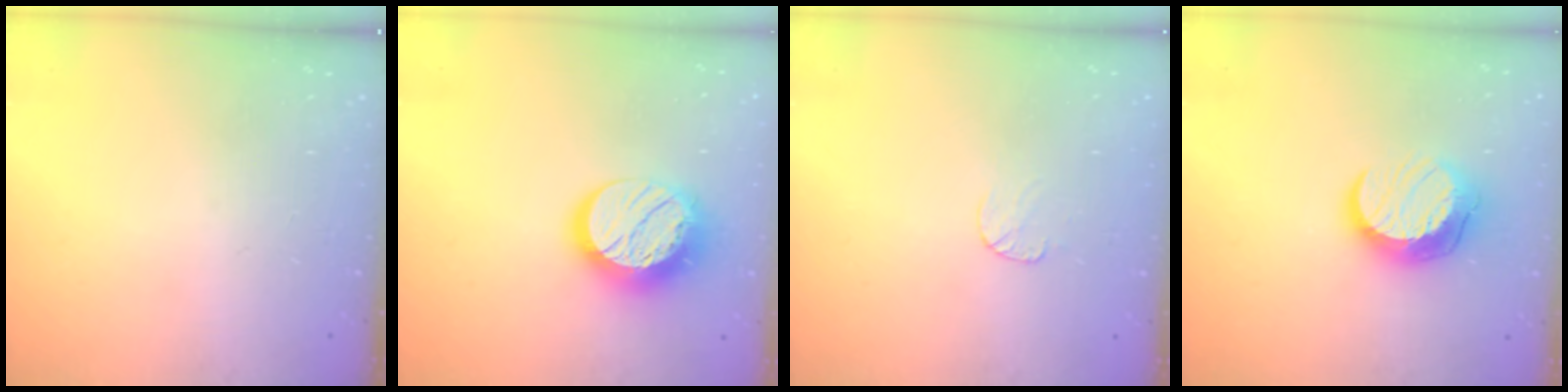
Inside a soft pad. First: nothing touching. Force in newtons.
{"total": 15.1, "press": 15.1, "slide": 0.8}
{"total": 4.4, "press": 4.4, "slide": 0.4}
{"total": 11.8, "press": 11.8, "slide": 1.0}